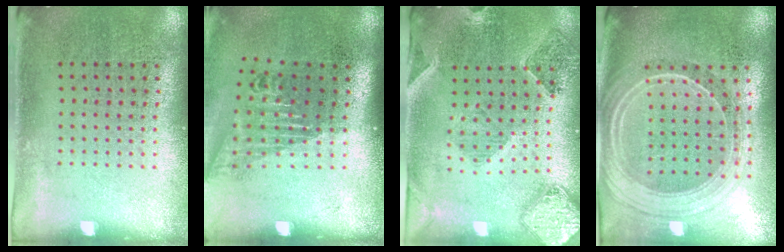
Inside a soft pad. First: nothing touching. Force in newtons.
{"total": 1.7, "press": 1.3, "slide": 1.2}
{"total": 1.5, "press": 1.4, "slide": 0.4}
{"total": 2.3, "press": 2.0, "slide": 1.1}